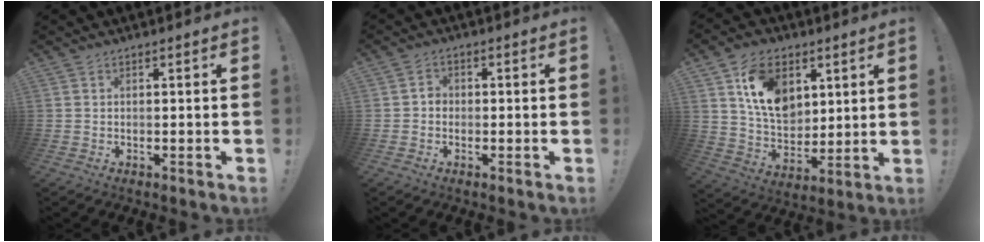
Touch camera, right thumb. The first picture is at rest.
{"total": 2.5, "force": [-1.0, 1.9, 1.2], "torque": [-0.024, 0.013, -0.018]}
{"total": 14.8, "force": [6.5, 10.5, 8.2], "torque": [-0.136, -0.022, 0.124]}